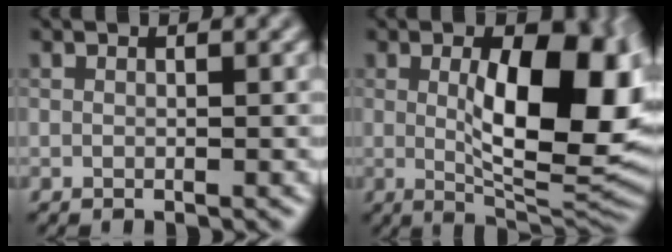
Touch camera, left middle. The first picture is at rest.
{"total": 12.5, "force": [1.0, 5.6, 11.1], "torque": [-0.151, -0.011, 0.025]}